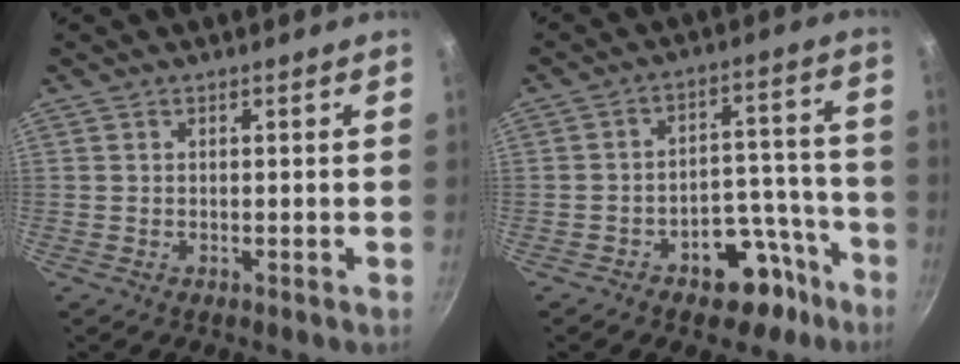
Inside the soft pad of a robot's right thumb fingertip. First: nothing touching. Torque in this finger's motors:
{"motor_torque": [2.85, 2.16, 0.85, -0.69, 0.00]}